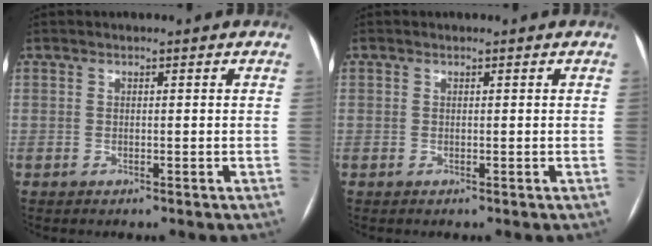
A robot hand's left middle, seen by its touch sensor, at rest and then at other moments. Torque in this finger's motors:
{"motor_torque": [1.33, -0.82, -0.01, -0.09]}